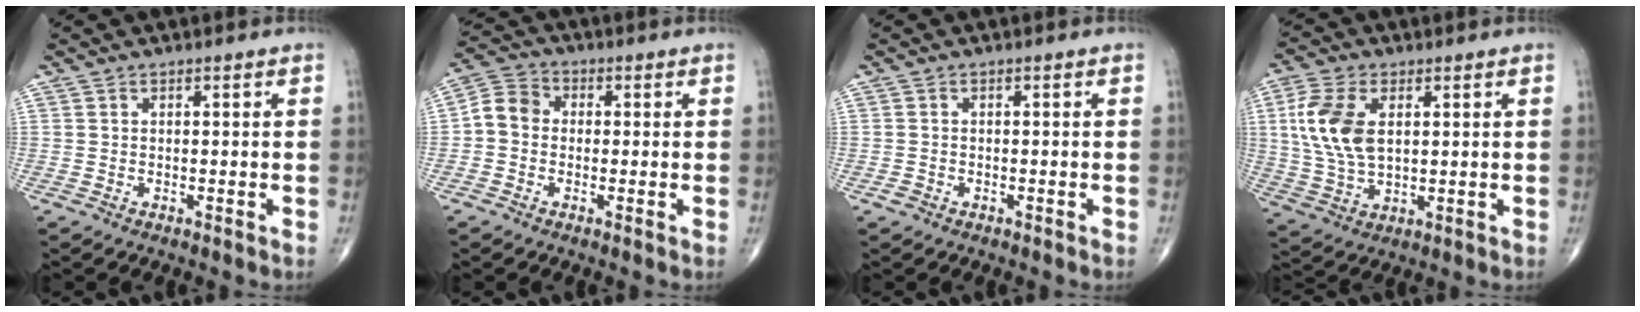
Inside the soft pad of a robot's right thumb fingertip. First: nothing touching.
{"total": 5.9, "force": [-0.5, 5.0, 3.1], "torque": [-0.042, 0.020, -0.025]}
{"total": 1.0, "force": [-0.6, 0.8, 0.3], "torque": [-0.003, 0.006, -0.012]}
{"total": 11.5, "force": [2.3, 6.6, 9.1], "torque": [-0.193, -0.007, 0.046]}